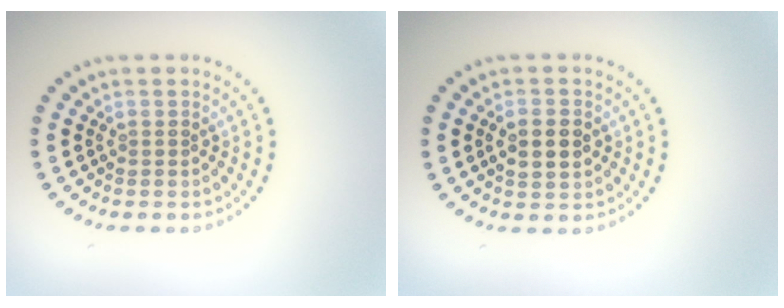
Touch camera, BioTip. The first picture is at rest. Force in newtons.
{"total": 3.0, "press": 3.0, "slide": 0.2}